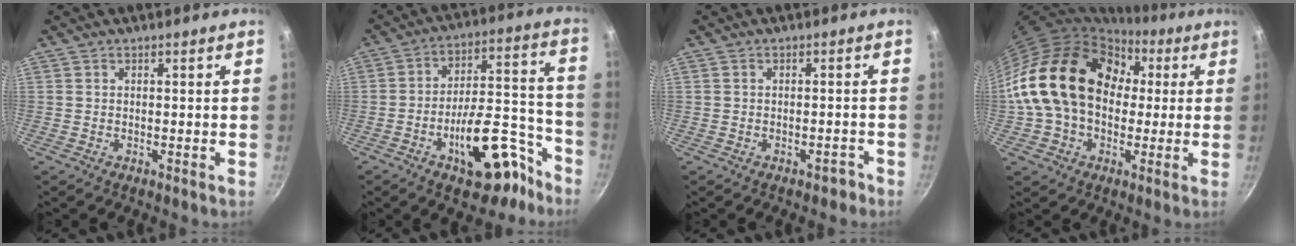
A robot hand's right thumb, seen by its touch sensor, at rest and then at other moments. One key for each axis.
{"total": 18.9, "fx": -10.2, "fy": 8.7, "fz": 13.2, "tx": -0.135, "ty": 0.091, "tz": -0.144}
{"total": 1.7, "fx": -1.3, "fy": 0.8, "fz": 0.7, "tx": 0.004, "ty": 0.024, "tz": -0.003}
{"total": 22.7, "fx": 3.0, "fy": 16.6, "fz": 15.1, "tx": -0.252, "ty": 0.049, "tz": 0.048}